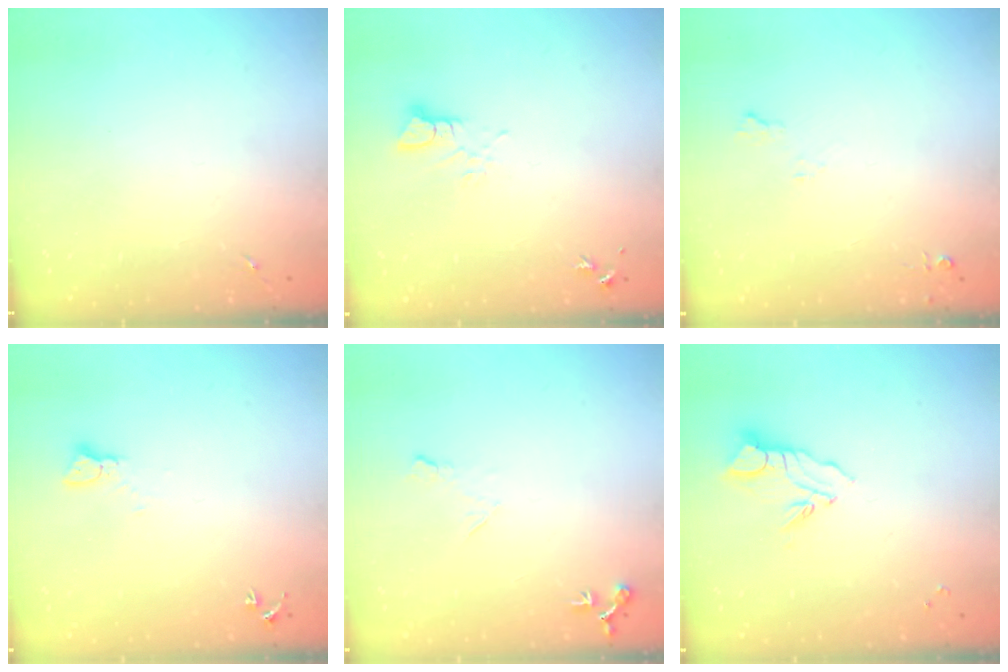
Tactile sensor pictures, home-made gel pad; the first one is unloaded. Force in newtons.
{"total": 3.2, "press": 3.2, "slide": 0.2}
{"total": 4.9, "press": 4.8, "slide": 0.9}
{"total": 2.3, "press": 2.3, "slide": 0.3}
{"total": 7.0, "press": 7.0, "slide": 0.8}
{"total": 6.9, "press": 6.9, "slide": 0.7}